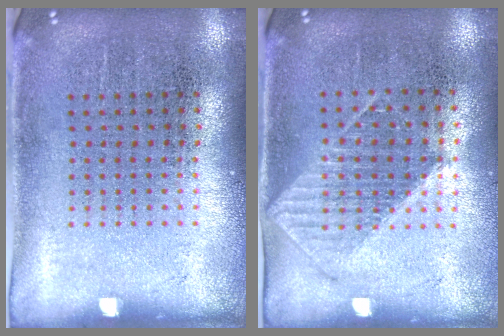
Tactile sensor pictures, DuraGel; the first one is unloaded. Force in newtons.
{"total": 1.0, "press": 0.9, "slide": 0.3}